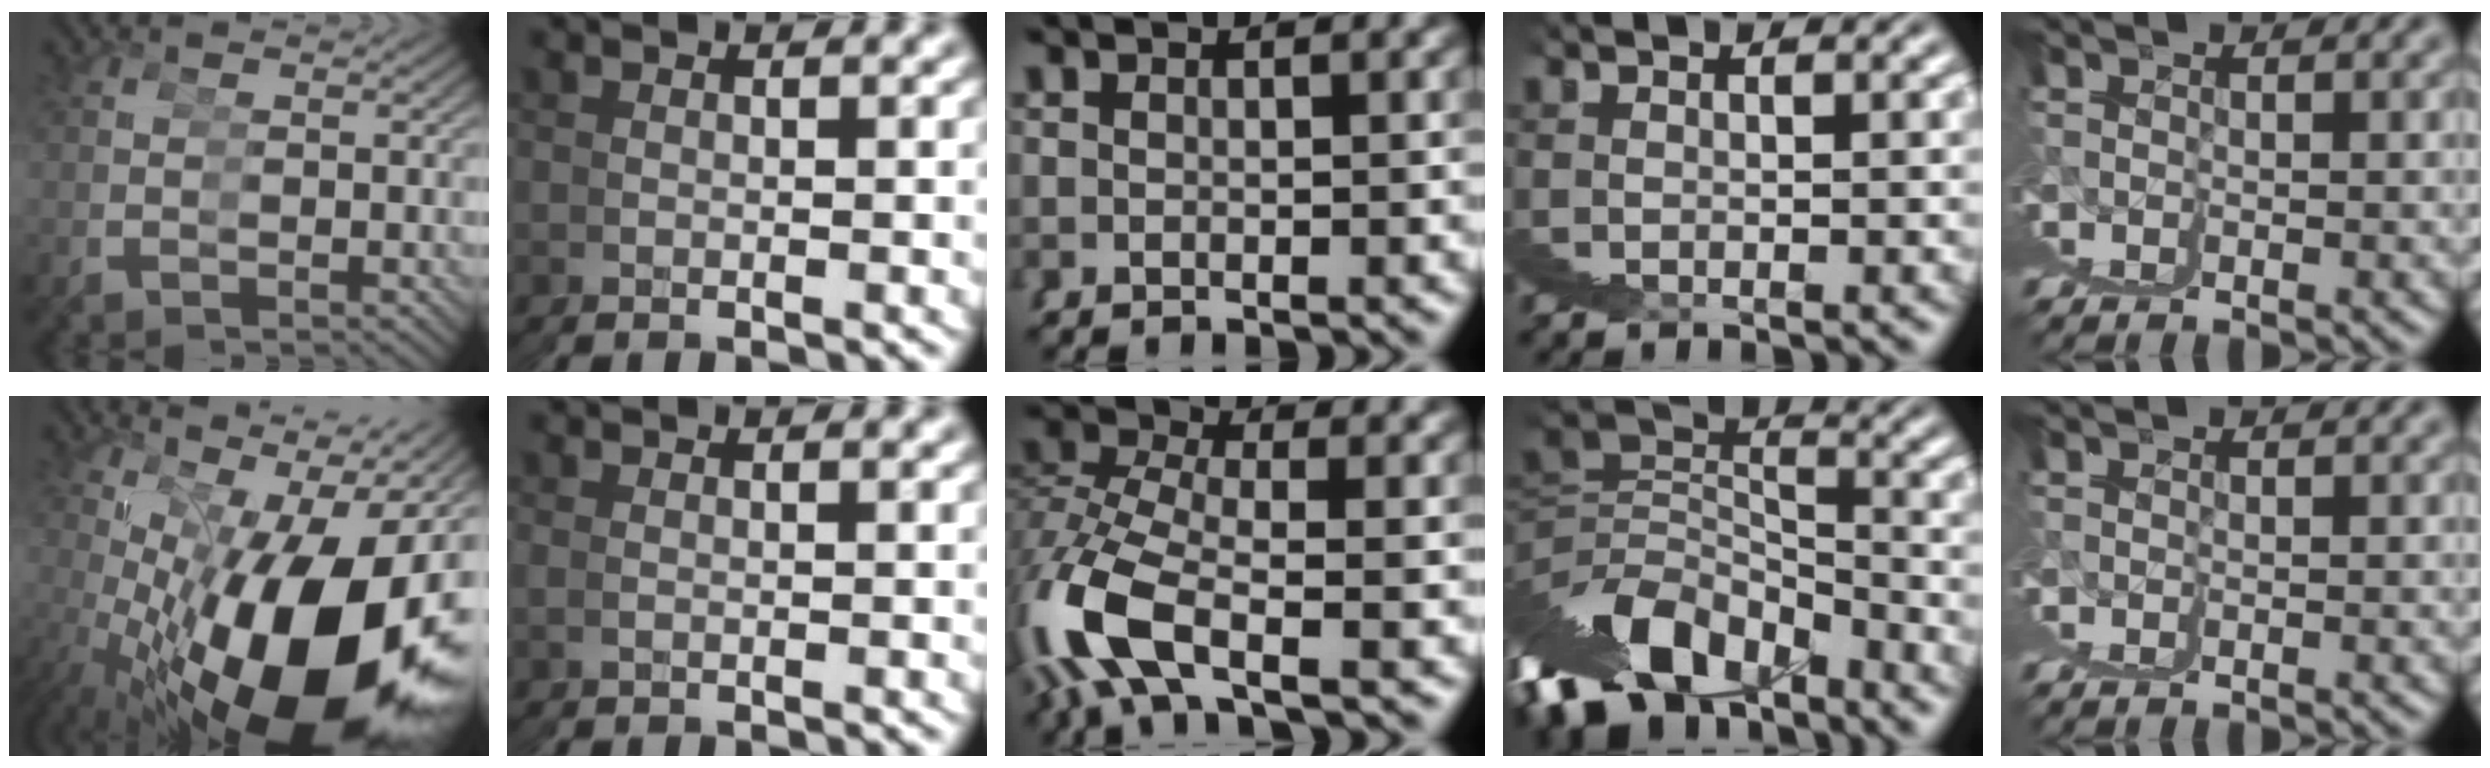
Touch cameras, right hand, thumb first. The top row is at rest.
{"thumb": {"total": 14.1, "force": [-2.2, 6.9, 12.1], "torque": [-0.230, -0.020, -0.008]}, "index": {"total": 0.6, "force": [0.2, -0.5, -0.2], "torque": [0.005, 0.005, 0.001]}, "middle": {"total": 6.6, "force": [-2.3, 3.8, 4.8], "torque": [-0.137, -0.027, -0.030]}, "ring": {"total": 7.9, "force": [-4.8, 3.6, 5.1], "torque": [-0.053, -0.003, -0.083]}, "little": {"total": 0.7, "force": [0.2, -0.5, -0.3], "torque": [0.009, 0.001, 0.002]}}